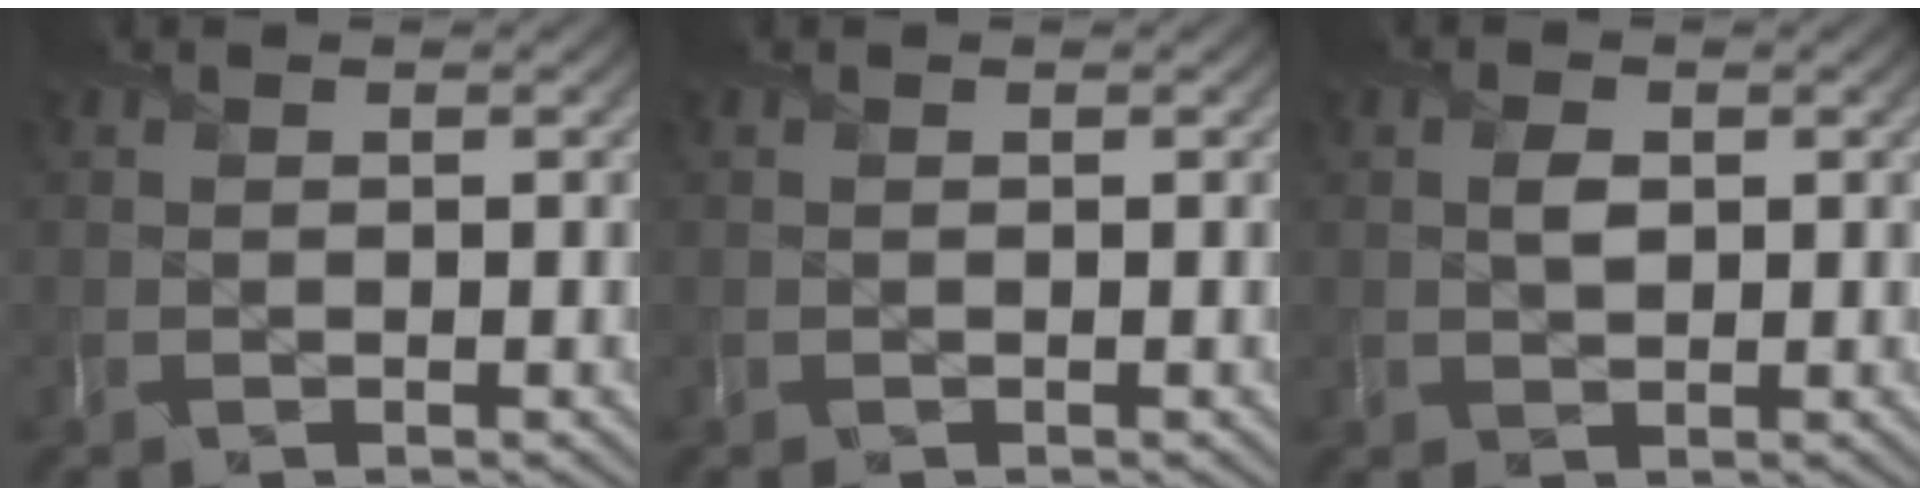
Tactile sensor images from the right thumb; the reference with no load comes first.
{"total": 0.0}
{"total": 1.6, "force": [0.2, 1.2, 1.0], "torque": [-0.021, -0.005, 0.005]}